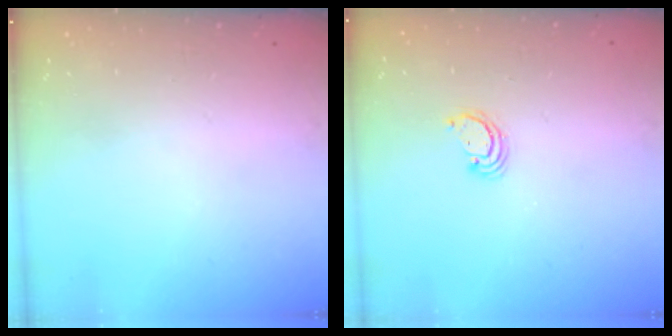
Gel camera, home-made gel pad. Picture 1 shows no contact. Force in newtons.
{"total": 2.6, "press": 2.6, "slide": 0.3}